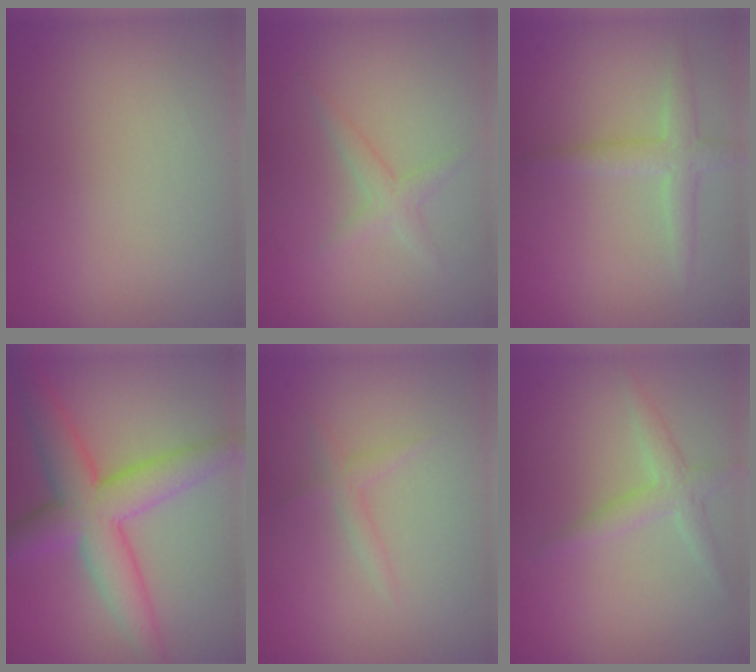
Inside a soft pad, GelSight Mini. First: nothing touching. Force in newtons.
{"total": 1.6, "press": 1.6, "slide": 0.1}
{"total": 2.4, "press": 2.4, "slide": 0.0}
{"total": 7.1, "press": 7.1, "slide": 0.1}
{"total": 1.2, "press": 1.2, "slide": 0.1}
{"total": 2.2, "press": 2.1, "slide": 0.1}